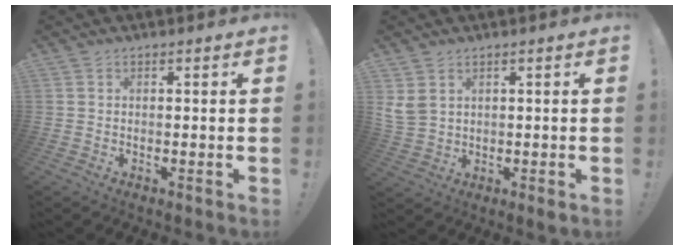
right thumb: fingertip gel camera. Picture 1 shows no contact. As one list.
[{"total": 5.1, "force": [1.8, 3.6, 3.1], "torque": [-0.061, 0.000, 0.042]}]